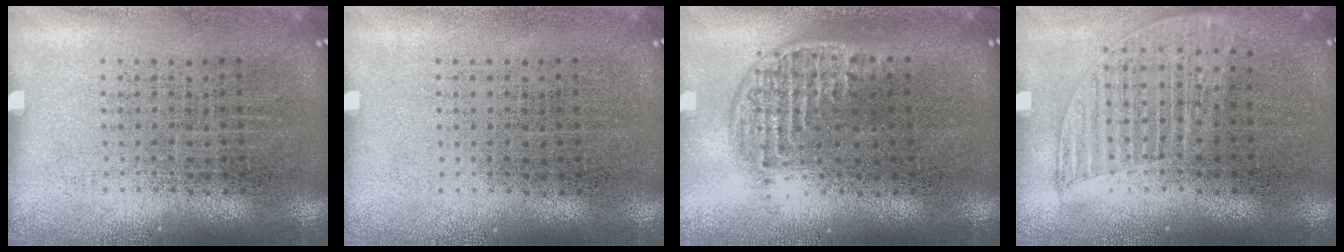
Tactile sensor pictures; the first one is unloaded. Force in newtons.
{"total": 0.0}
{"total": 1.2, "press": 1.0, "slide": 0.7}
{"total": 1.2, "press": 1.1, "slide": 0.5}